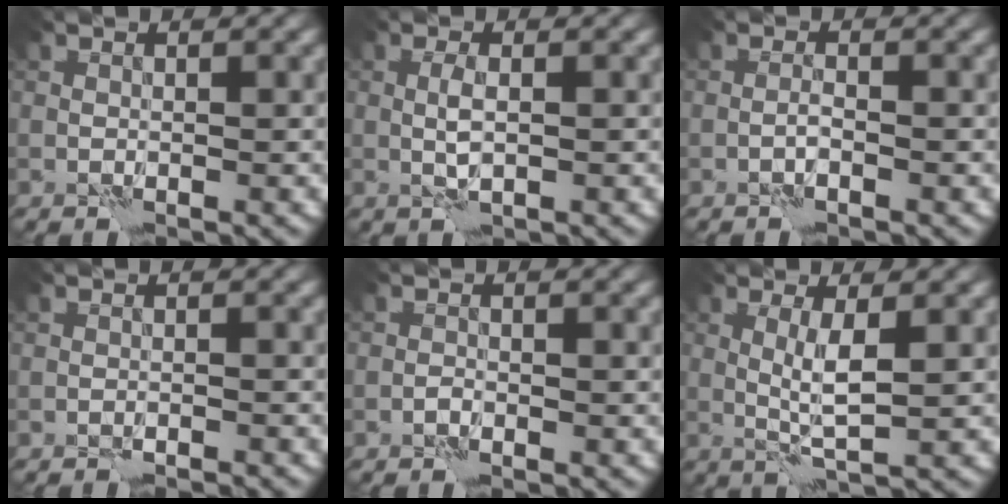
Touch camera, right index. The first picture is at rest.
{"total": 1.7, "force": [0.0, 0.5, 1.6], "torque": [-0.037, 0.000, -0.001]}
{"total": 0.9, "force": [-0.6, 0.0, 0.7], "torque": [-0.014, 0.005, -0.016]}
{"total": 1.2, "force": [-1.1, 0.0, 0.3], "torque": [-0.001, 0.004, -0.020]}
{"total": 0.6, "force": [-0.5, 0.2, 0.3], "torque": [-0.003, 0.004, -0.013]}
{"total": 2.8, "force": [0.5, 0.2, 2.7], "torque": [-0.056, 0.000, 0.009]}